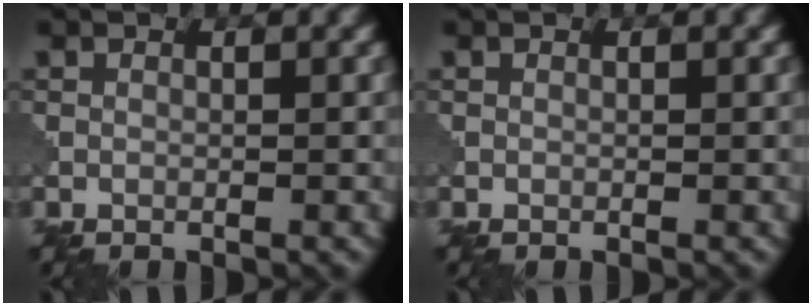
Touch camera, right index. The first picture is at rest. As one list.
[{"total": 0.0}]